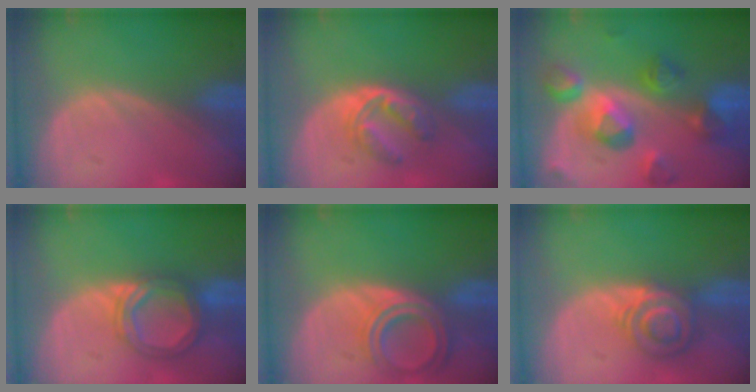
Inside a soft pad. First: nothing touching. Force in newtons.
{"total": 5.8, "press": 5.0, "slide": 3.0}
{"total": 10.4, "press": 9.3, "slide": 4.7}
{"total": 5.8, "press": 5.8, "slide": 0.2}
{"total": 6.7, "press": 6.0, "slide": 2.8}
{"total": 5.9, "press": 5.8, "slide": 0.8}